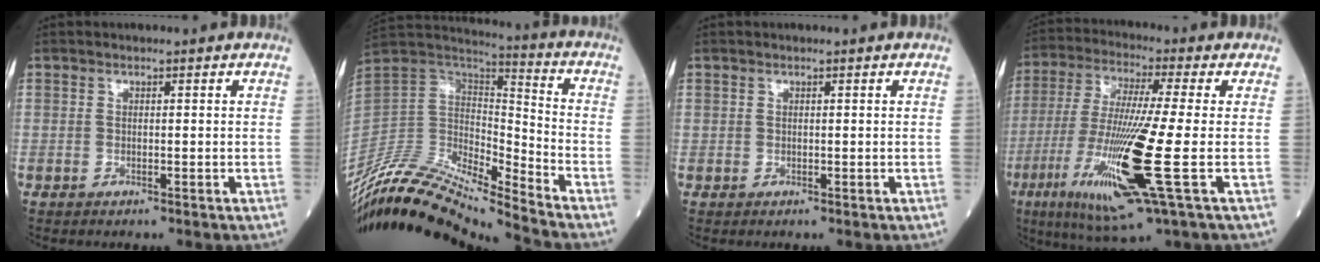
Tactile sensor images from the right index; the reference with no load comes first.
{"total": 20.6, "force": [-18.7, 1.4, 8.6], "torque": [-0.178, 0.020, -0.344]}
{"total": 0.0}
{"total": 17.9, "force": [-5.3, 0.2, 17.1], "torque": [-0.363, -0.038, -0.102]}